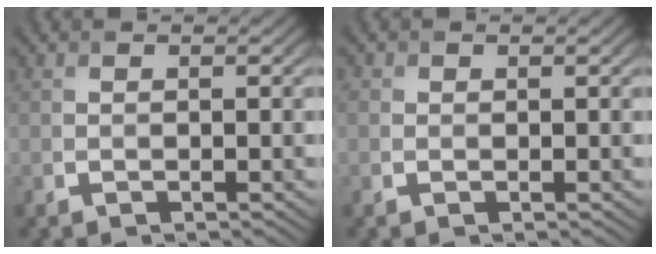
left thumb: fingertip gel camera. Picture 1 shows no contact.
{"total": 1.0, "force": [0.2, 0.9, 0.2], "torque": [-0.005, 0.000, 0.004]}